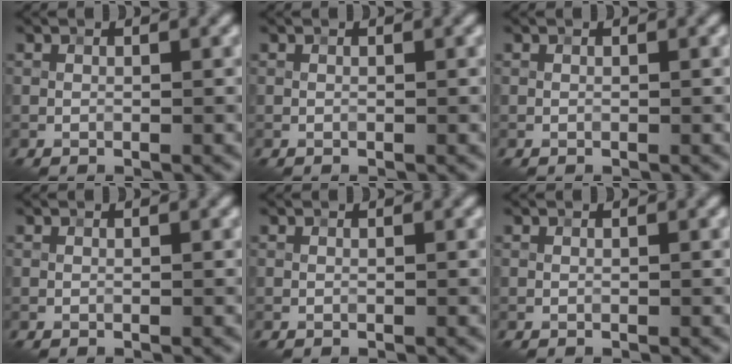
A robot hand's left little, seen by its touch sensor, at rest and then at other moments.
{"total": 0.0}
{"total": 0.0}
{"total": 0.0}
{"total": 0.0}
{"total": 0.0}